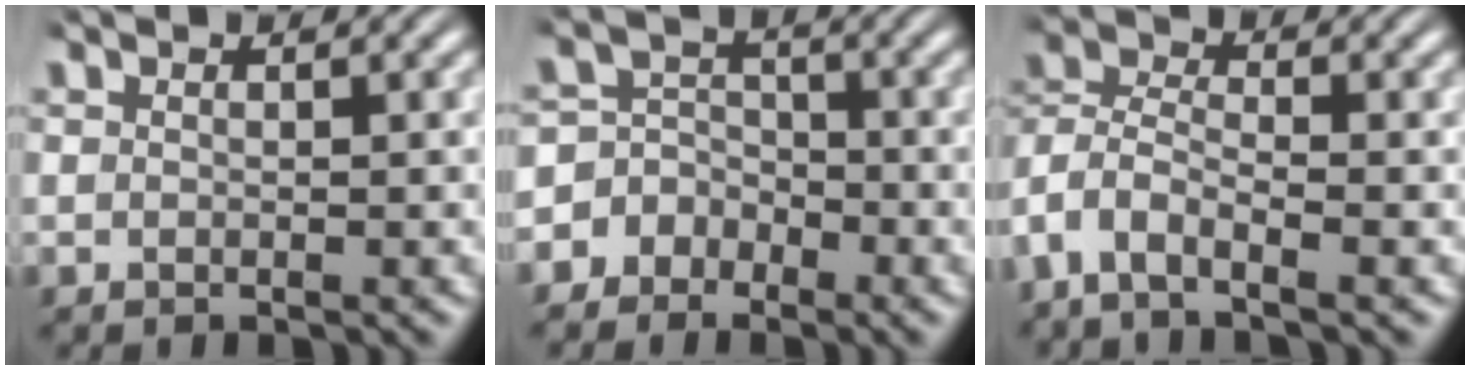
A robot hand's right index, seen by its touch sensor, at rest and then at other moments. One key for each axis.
{"total": 6.9, "fx": -2.1, "fy": 6.2, "fz": 2.1, "tx": -0.055, "ty": -0.013, "tz": -0.044}
{"total": 7.2, "fx": -1.9, "fy": 6.2, "fz": 3.1, "tx": -0.110, "ty": -0.027, "tz": -0.039}